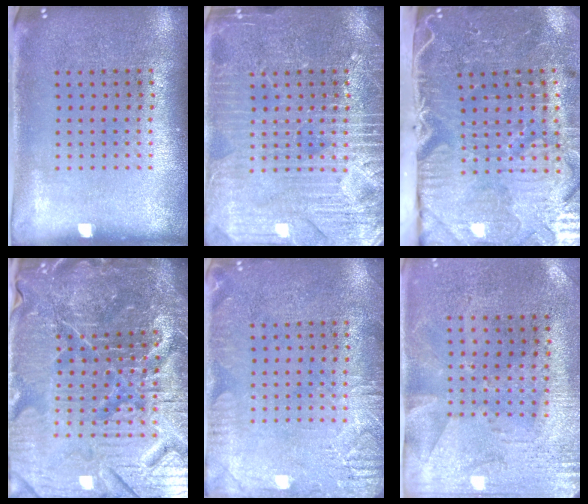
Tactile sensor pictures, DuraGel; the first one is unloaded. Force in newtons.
{"total": 5.8, "press": 5.8, "slide": 0.7}
{"total": 5.3, "press": 4.3, "slide": 3.1}
{"total": 7.2, "press": 6.4, "slide": 3.4}
{"total": 2.8, "press": 2.7, "slide": 0.4}
{"total": 2.8, "press": 2.2, "slide": 1.6}